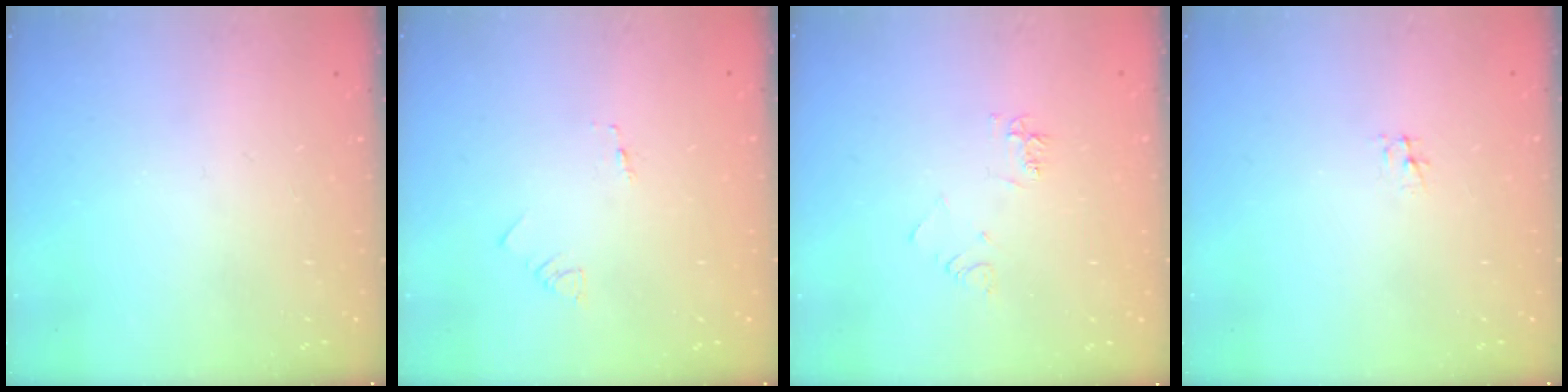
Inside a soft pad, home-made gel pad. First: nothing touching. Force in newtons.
{"total": 1.4, "press": 1.3, "slide": 0.1}
{"total": 5.1, "press": 5.1, "slide": 0.6}
{"total": 2.3, "press": 2.3, "slide": 0.3}